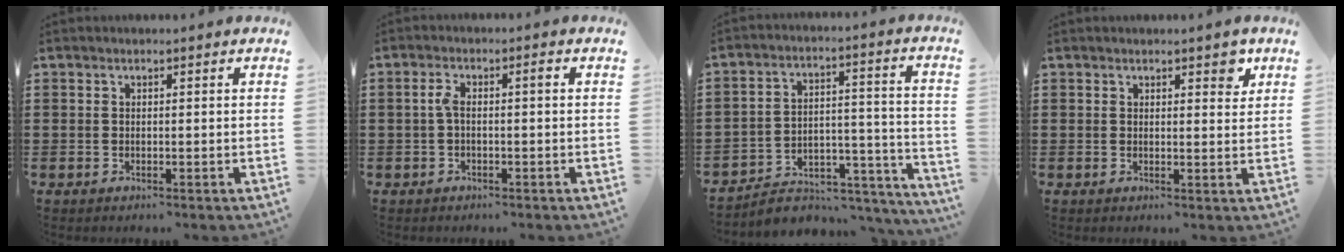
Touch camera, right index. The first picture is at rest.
{"total": 2.7, "force": [-0.3, 0.6, 2.6], "torque": [-0.054, 0.001, -0.010]}
{"total": 5.3, "force": [-4.7, 2.0, 1.4], "torque": [-0.024, 0.011, -0.089]}
{"total": 2.8, "force": [2.0, 1.1, 1.6], "torque": [-0.017, 0.001, 0.033]}